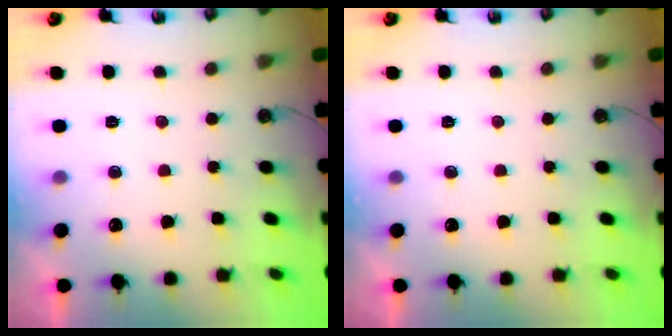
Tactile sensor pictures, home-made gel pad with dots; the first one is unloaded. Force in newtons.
{"total": 0.0}